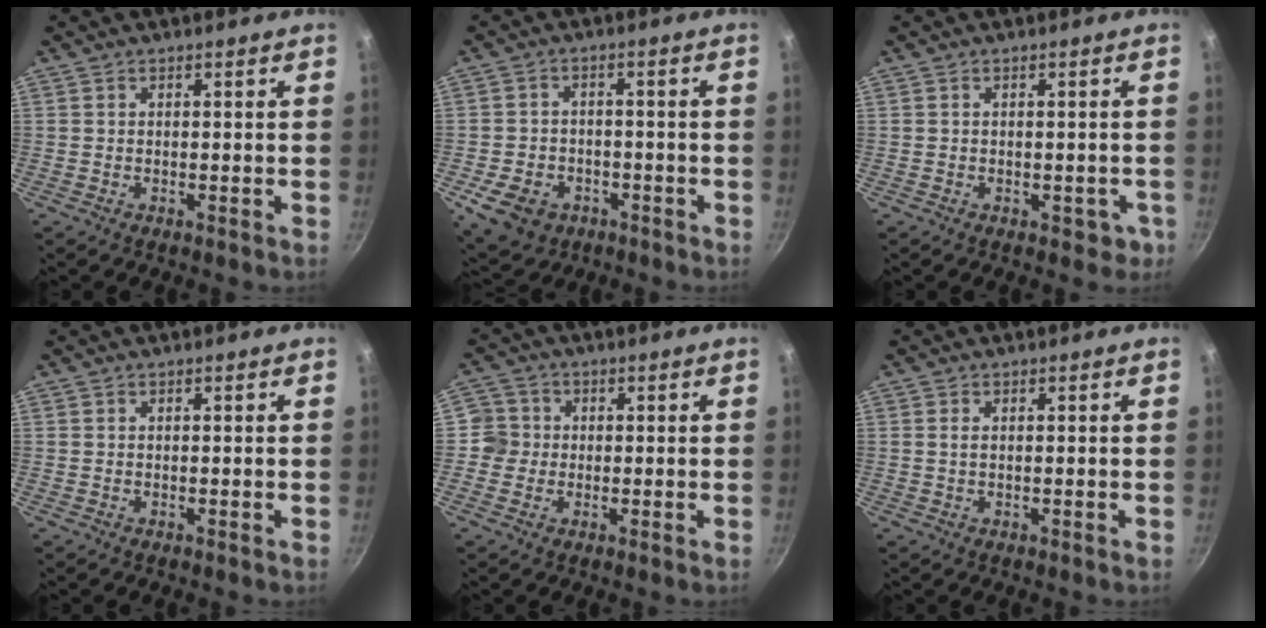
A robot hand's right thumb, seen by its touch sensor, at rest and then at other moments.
{"total": 9.2, "force": [-4.1, 7.0, 4.2], "torque": [-0.072, 0.020, -0.058]}
{"total": 2.5, "force": [-1.1, 1.7, 1.4], "torque": [0.003, 0.010, -0.010]}
{"total": 0.0}
{"total": 4.3, "force": [-0.2, 4.3, 0.5], "torque": [0.018, 0.010, -0.013]}
{"total": 0.9, "force": [0.2, 0.4, 0.7], "torque": [-0.017, 0.001, 0.005]}